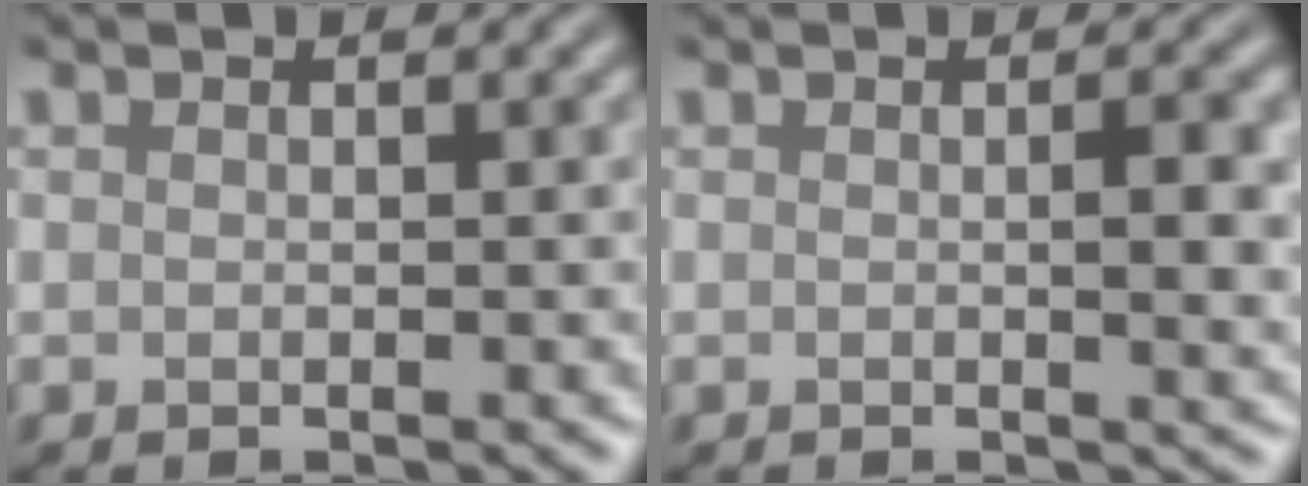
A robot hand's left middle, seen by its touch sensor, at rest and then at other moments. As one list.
[{"total": 2.7, "force": [0.1, 0.6, 2.6], "torque": [-0.034, -0.001, 0.000]}]